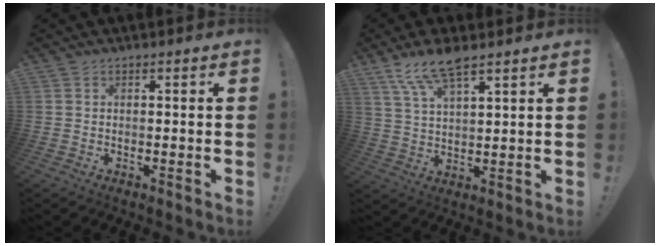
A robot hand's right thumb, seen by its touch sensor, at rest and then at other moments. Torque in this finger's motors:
{"motor_torque": [0.19, 0.21, 0.04, 0.16, 0.07]}